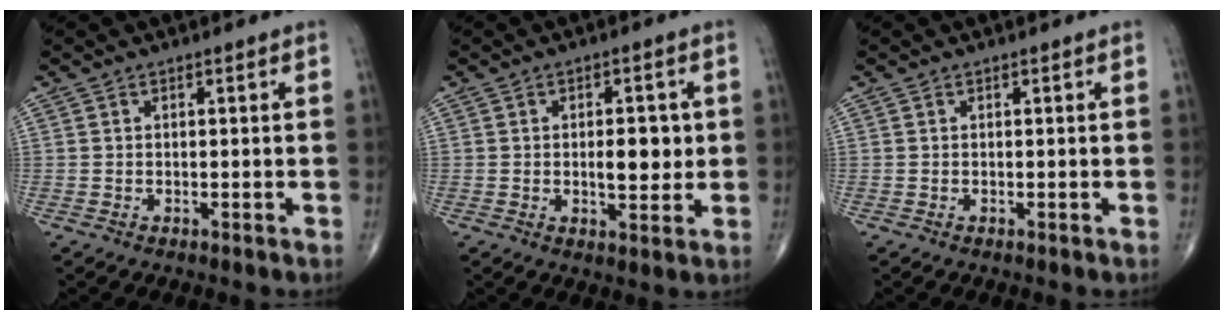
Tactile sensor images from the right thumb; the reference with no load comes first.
{"total": 6.4, "force": [0.3, 3.1, 5.6], "torque": [-0.065, -0.003, 0.006]}
{"total": 0.0}